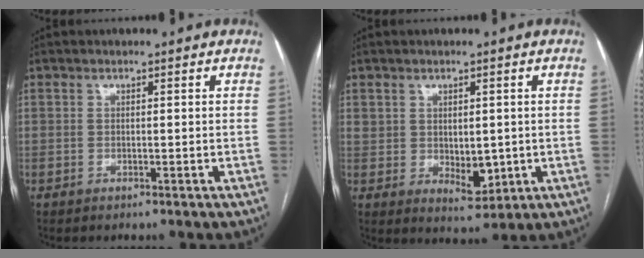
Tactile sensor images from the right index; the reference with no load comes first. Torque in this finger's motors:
{"motor_torque": [0.58, 0.24, 0.28, 0.05]}